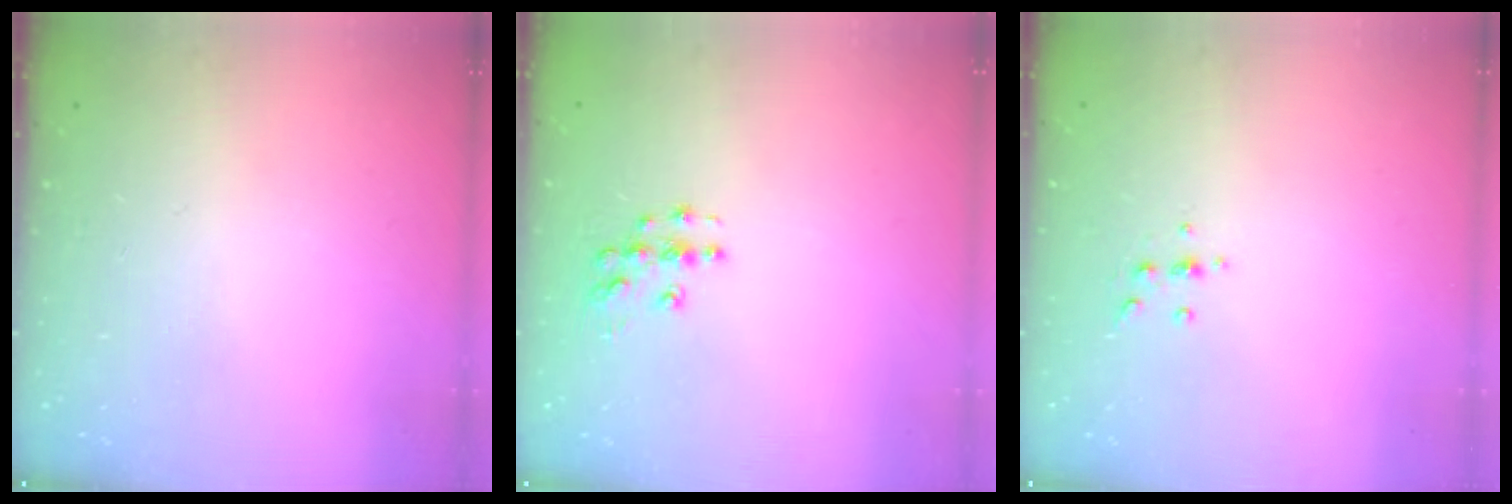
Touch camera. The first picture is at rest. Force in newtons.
{"total": 6.6, "press": 6.6, "slide": 0.3}
{"total": 3.6, "press": 3.5, "slide": 0.9}